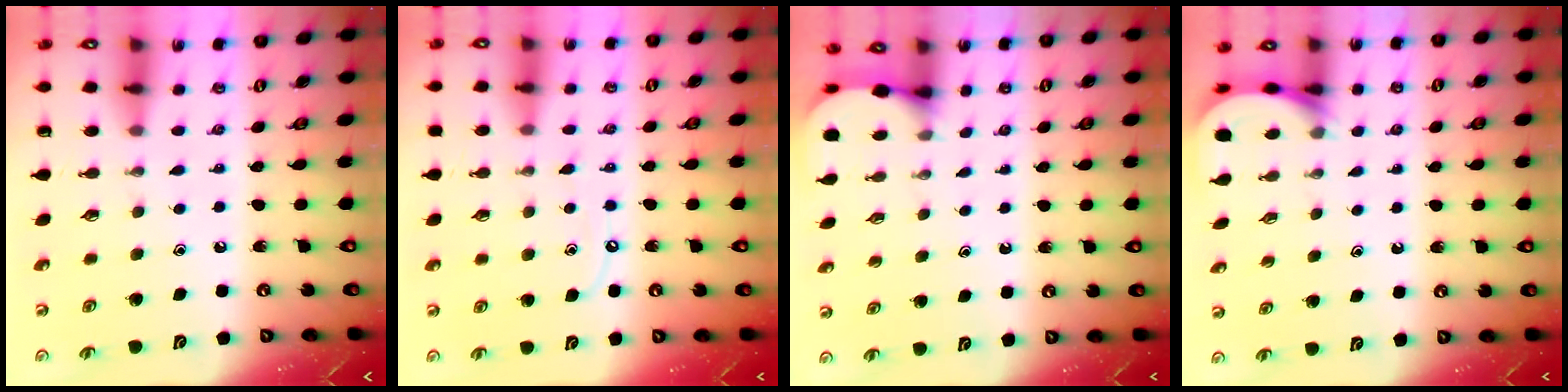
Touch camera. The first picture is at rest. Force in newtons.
{"total": 6.8, "press": 6.8, "slide": 0.6}
{"total": 2.6, "press": 2.6, "slide": 0.2}
{"total": 3.8, "press": 3.8, "slide": 0.4}